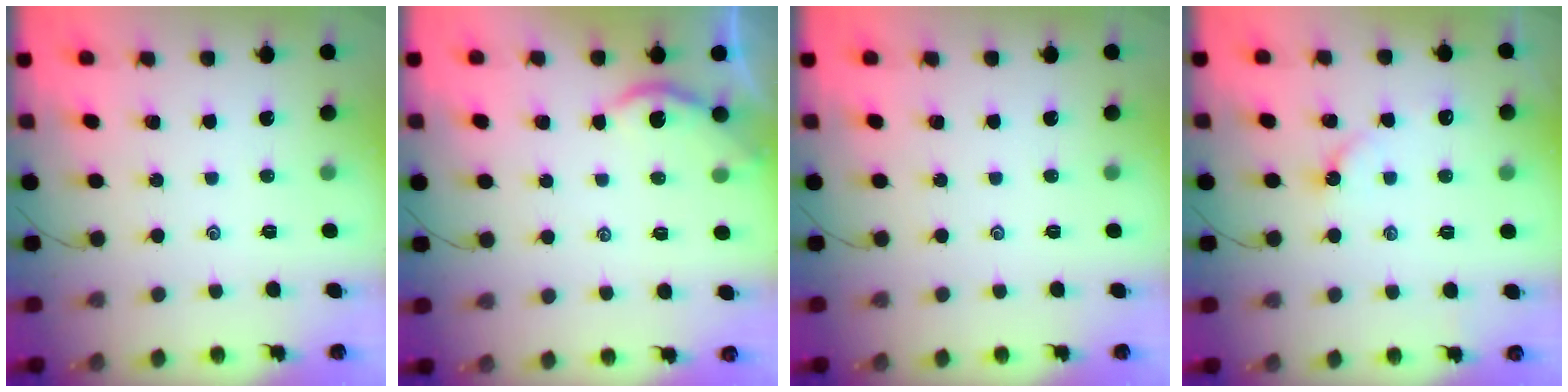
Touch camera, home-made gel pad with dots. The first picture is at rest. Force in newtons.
{"total": 2.7, "press": 2.7, "slide": 0.2}
{"total": 0.0}
{"total": 2.2, "press": 2.2, "slide": 0.4}